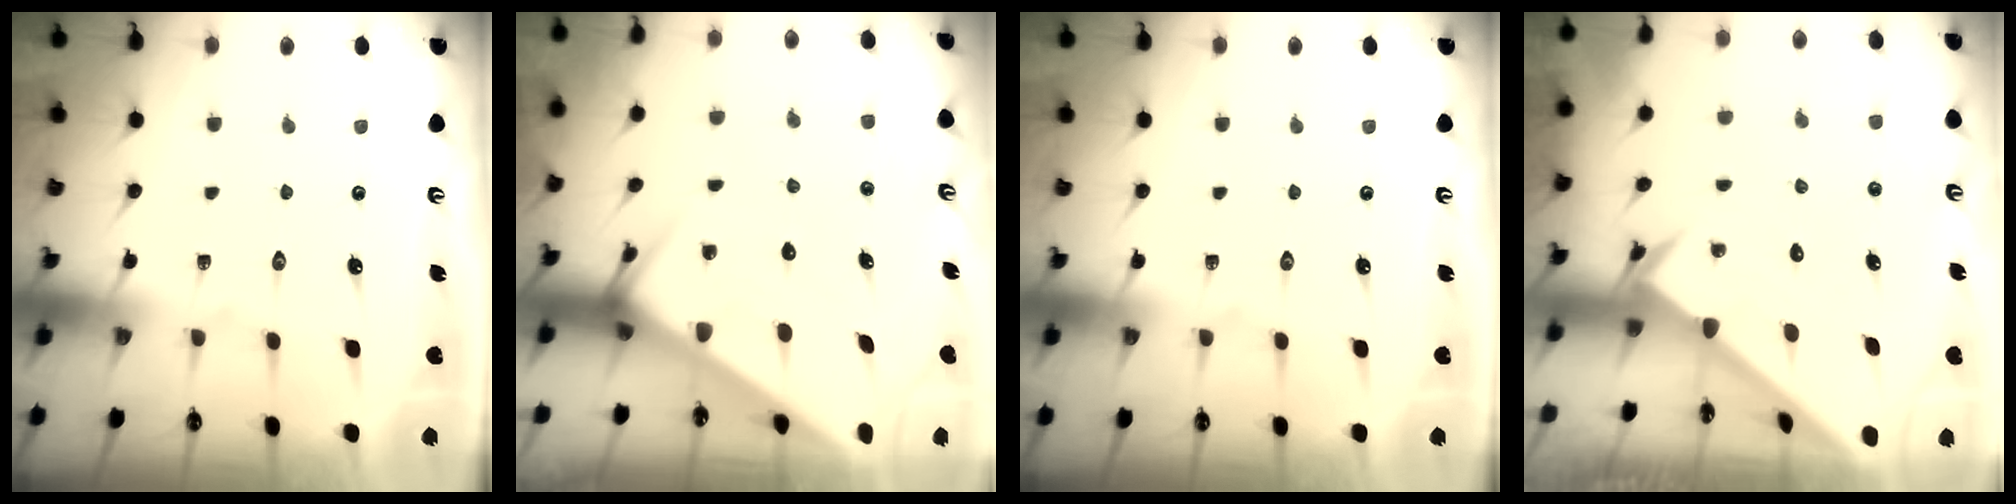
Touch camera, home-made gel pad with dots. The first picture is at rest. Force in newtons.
{"total": 4.9, "press": 4.8, "slide": 0.5}
{"total": 0.0}
{"total": 2.4, "press": 2.4, "slide": 0.2}